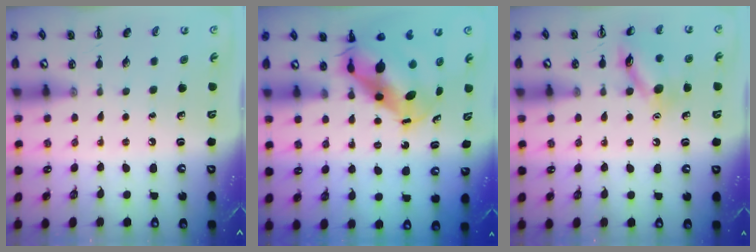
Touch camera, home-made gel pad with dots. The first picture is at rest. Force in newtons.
{"total": 9.1, "press": 8.8, "slide": 2.2}
{"total": 12.3, "press": 12.3, "slide": 0.7}